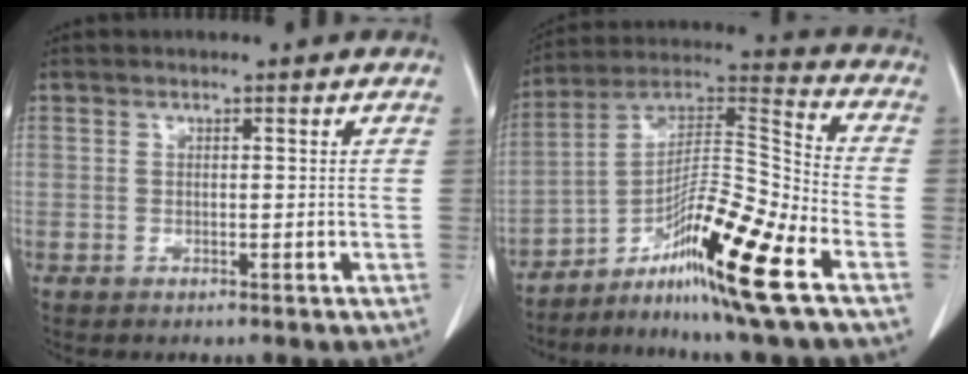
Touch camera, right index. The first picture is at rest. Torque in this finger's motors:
{"motor_torque": [1.08, -1.06, 0.50, 0.10]}